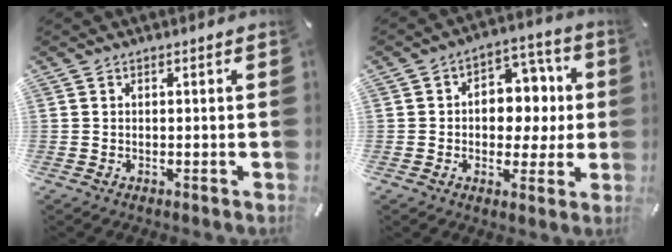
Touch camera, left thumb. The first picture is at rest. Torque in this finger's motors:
{"motor_torque": [1.74, 1.68, 0.72, -0.38, 0.07]}